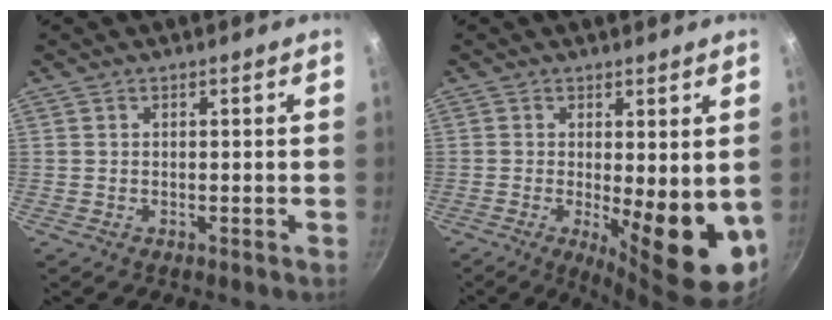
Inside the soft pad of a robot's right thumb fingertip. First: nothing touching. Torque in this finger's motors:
{"motor_torque": [-0.41, 1.11, 1.65, -0.06, 0.09]}